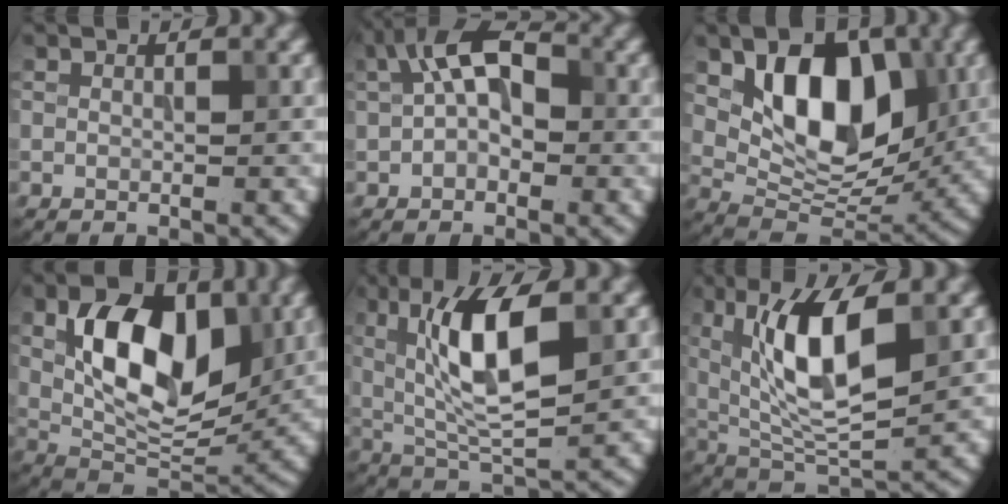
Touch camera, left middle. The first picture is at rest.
{"total": 6.4, "force": [1.0, 3.8, 5.1], "torque": [-0.090, 0.022, 0.003]}
{"total": 9.3, "force": [2.4, 5.9, 6.8], "torque": [-0.106, -0.011, 0.040]}
{"total": 10.1, "force": [2.4, 5.8, 7.9], "torque": [-0.130, -0.006, 0.040]}
{"total": 8.1, "force": [2.0, 2.4, 7.5], "torque": [-0.136, -0.005, 0.036]}
{"total": 8.7, "force": [2.3, 3.0, 7.9], "torque": [-0.148, -0.010, 0.044]}